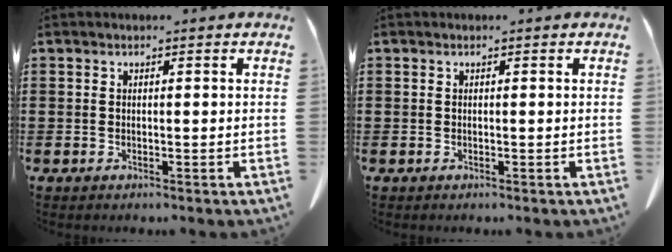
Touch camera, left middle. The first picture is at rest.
{"total": 0.0}